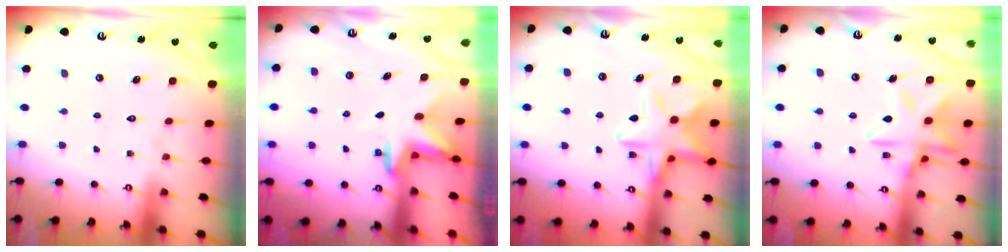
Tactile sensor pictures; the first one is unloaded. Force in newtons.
{"total": 3.0, "press": 2.9, "slide": 0.7}
{"total": 14.0, "press": 13.9, "slide": 1.0}
{"total": 14.8, "press": 14.7, "slide": 1.0}